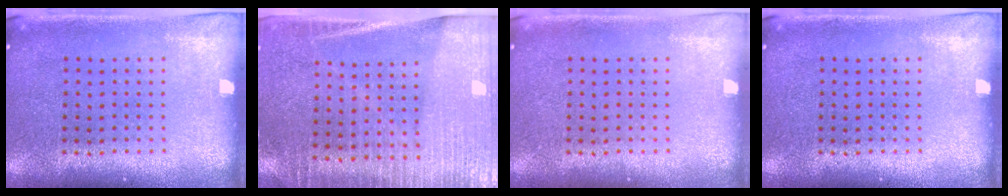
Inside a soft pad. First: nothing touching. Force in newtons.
{"total": 3.5, "press": 3.1, "slide": 1.7}
{"total": 0.0}
{"total": 0.0}